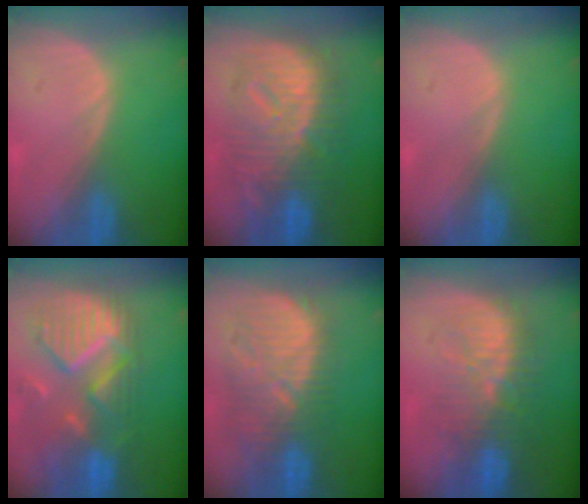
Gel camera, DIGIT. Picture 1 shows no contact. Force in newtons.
{"total": 12.5, "press": 12.4, "slide": 1.2}
{"total": 0.0}
{"total": 11.8, "press": 10.4, "slide": 5.5}
{"total": 11.4, "press": 11.0, "slide": 3.3}
{"total": 9.6, "press": 9.2, "slide": 2.8}